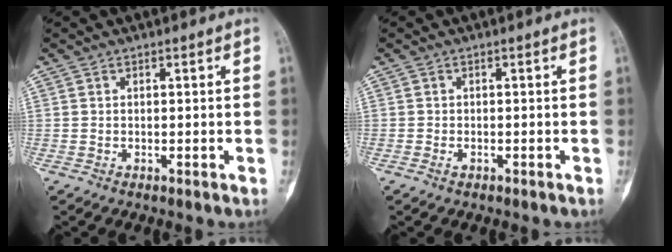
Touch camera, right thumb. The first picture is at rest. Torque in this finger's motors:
{"motor_torque": [0.05, 0.28, -0.04, -0.06, -0.10]}